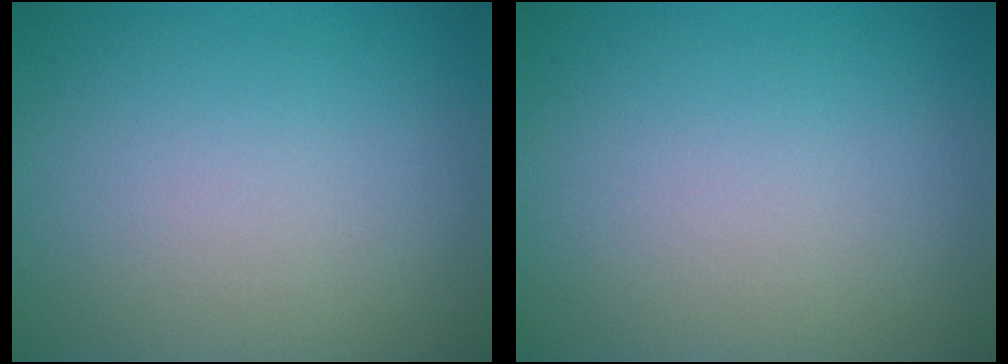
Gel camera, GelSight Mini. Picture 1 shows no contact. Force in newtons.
{"total": 0.0}